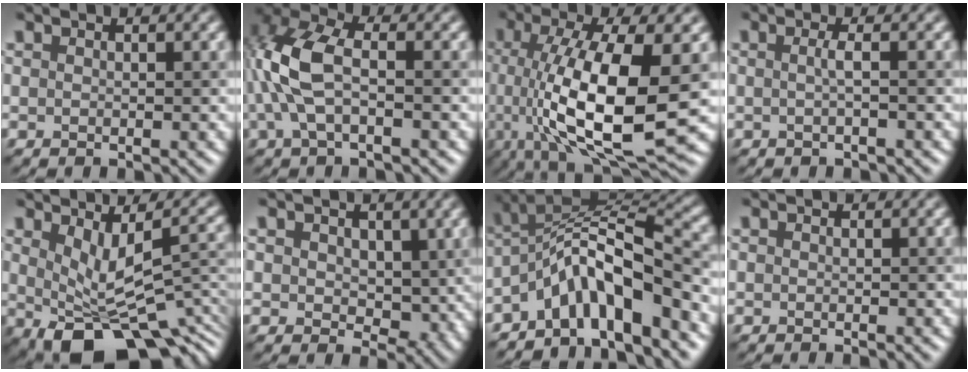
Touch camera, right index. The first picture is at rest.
{"total": 5.5, "force": [-0.1, 2.5, 4.9], "torque": [-0.126, 0.016, -0.006]}
{"total": 12.1, "force": [-1.1, 3.9, 11.5], "torque": [-0.210, -0.016, -0.011]}
{"total": 0.8, "force": [-0.1, 0.2, 0.8], "torque": [-0.020, 0.000, -0.002]}
{"total": 9.2, "force": [-1.7, 4.6, 7.8], "torque": [-0.130, -0.035, 0.000]}
{"total": 3.4, "force": [0.6, 2.6, 2.0], "torque": [-0.032, -0.010, 0.015]}
{"total": 7.9, "force": [-4.1, 2.4, 6.3], "torque": [-0.097, 0.017, -0.082]}
{"total": 0.0}